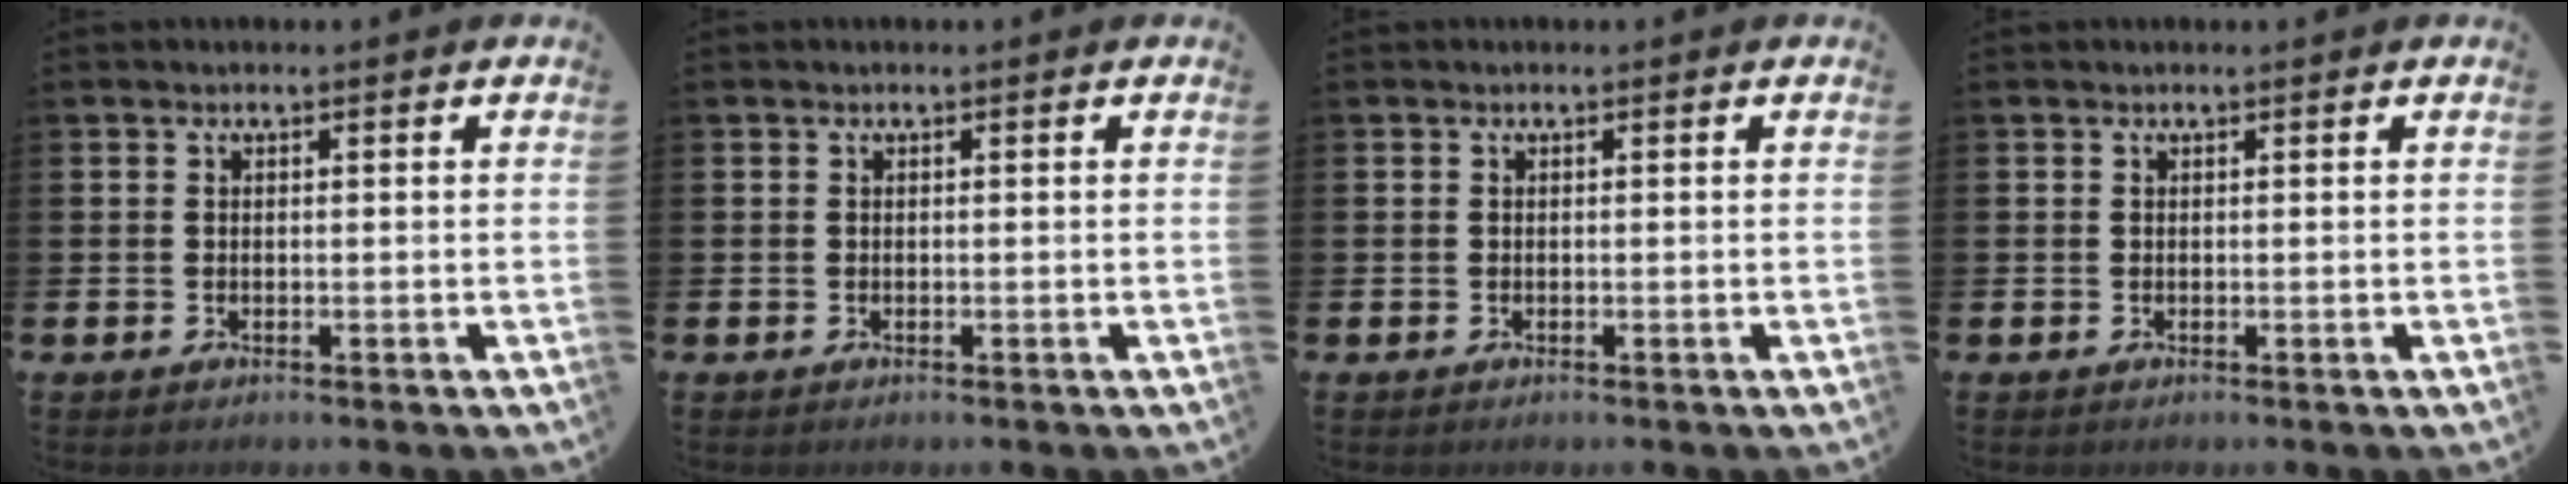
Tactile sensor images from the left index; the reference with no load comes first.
{"total": 0.0}
{"total": 0.0}
{"total": 0.0}